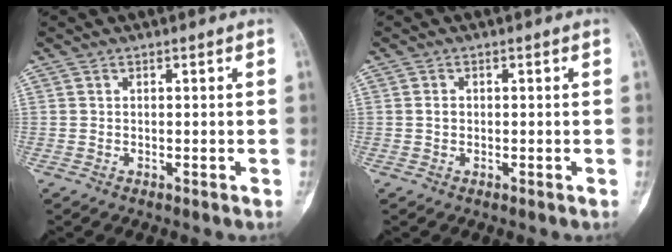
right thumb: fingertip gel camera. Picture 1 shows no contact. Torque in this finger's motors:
{"motor_torque": [0.26, 0.40, 0.17, -0.12, 0.09]}